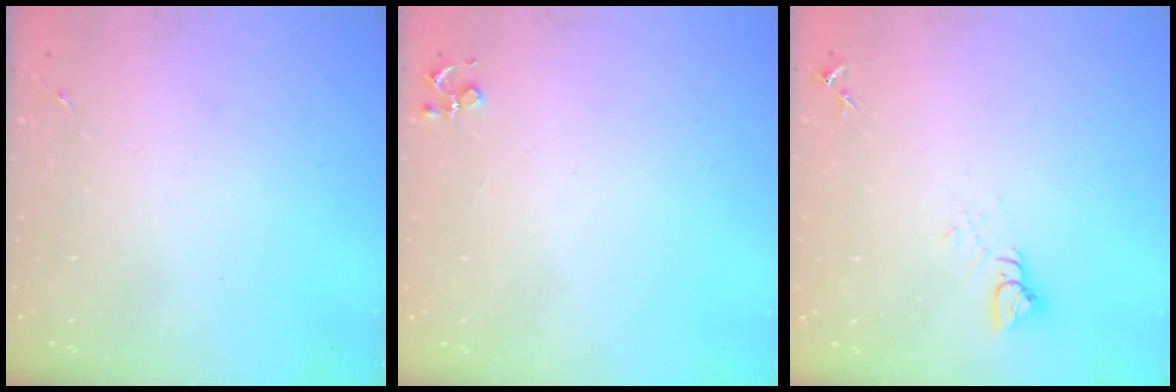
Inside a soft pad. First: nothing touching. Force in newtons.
{"total": 3.9, "press": 3.9, "slide": 0.5}
{"total": 5.0, "press": 5.0, "slide": 0.4}